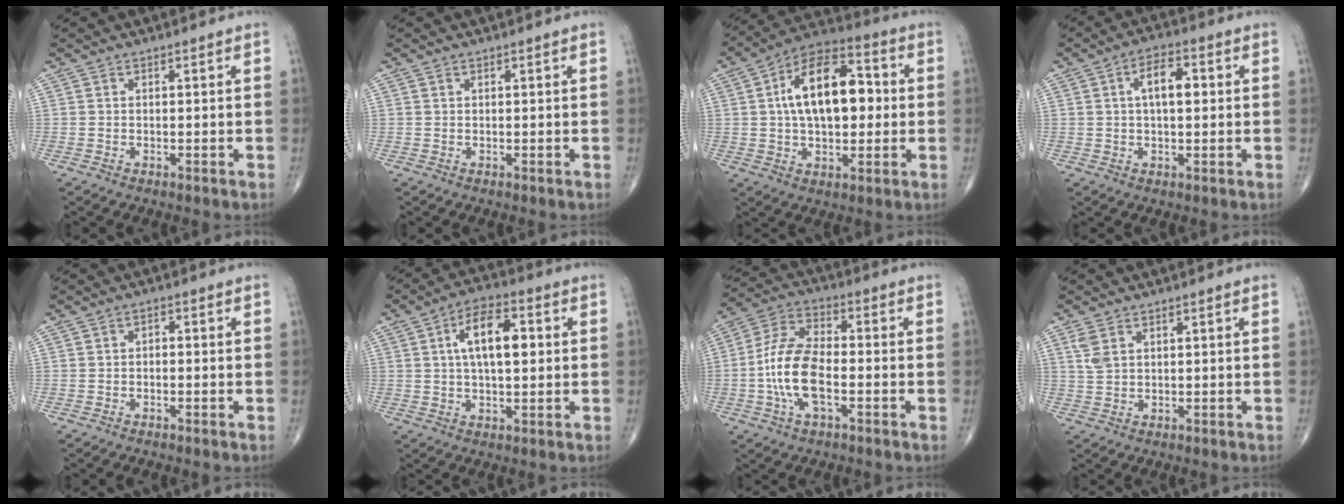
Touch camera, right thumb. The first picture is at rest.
{"total": 0.0}
{"total": 17.1, "force": [1.9, 9.4, 14.1], "torque": [-0.208, 0.026, 0.024]}
{"total": 6.5, "force": [1.1, 3.2, 5.6], "torque": [-0.085, 0.012, 0.013]}
{"total": 1.0, "force": [-0.3, 0.7, 0.6], "torque": [-0.001, 0.006, -0.009]}
{"total": 10.8, "force": [2.0, 5.2, 9.3], "torque": [-0.143, 0.012, 0.028]}
{"total": 12.3, "force": [-2.7, 5.7, 10.6], "torque": [-0.218, 0.027, -0.057]}
{"total": 3.2, "force": [1.5, 1.9, 2.0], "torque": [-0.045, 0.003, 0.039]}